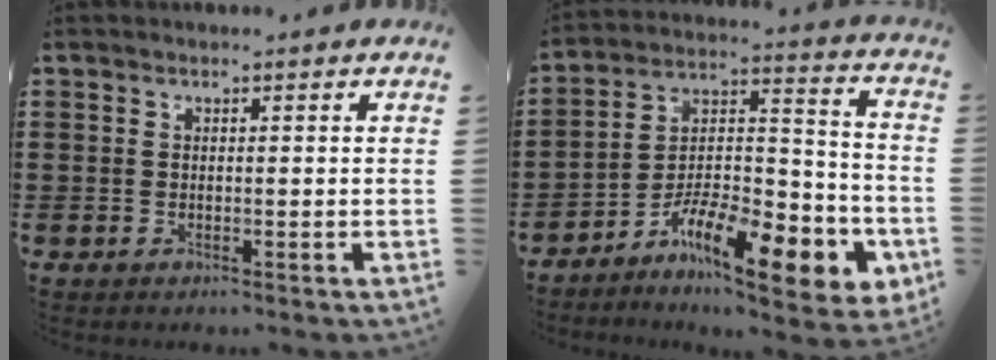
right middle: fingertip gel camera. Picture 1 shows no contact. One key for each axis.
{"total": 13.2, "fx": -8.4, "fy": 3.9, "fz": 9.4, "tx": -0.162, "ty": 0.012, "tz": -0.151}